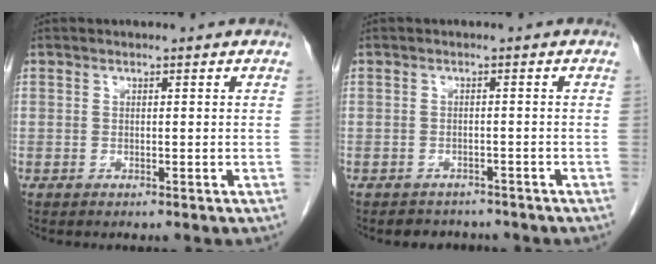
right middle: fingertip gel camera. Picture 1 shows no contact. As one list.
[{"total": 3.4, "force": [-3.0, 1.5, 0.1], "torque": [-0.005, 0.002, -0.040]}]